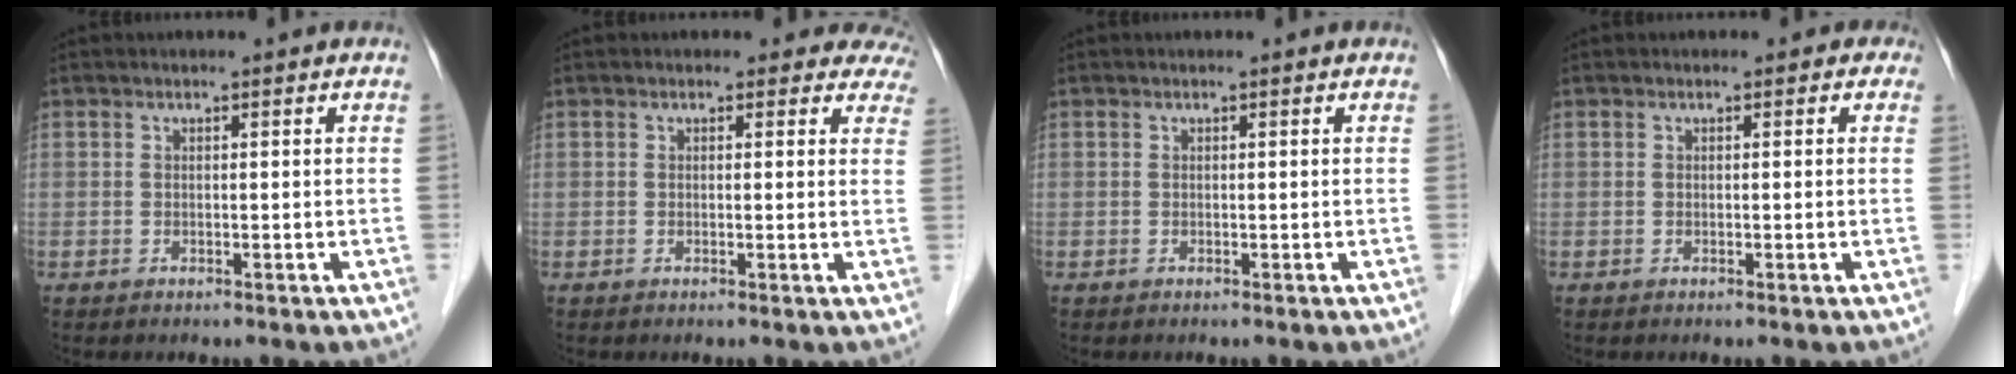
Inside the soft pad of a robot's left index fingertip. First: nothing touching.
{"total": 5.3, "force": [4.6, 2.6, 0.1], "torque": [0.040, -0.014, 0.014]}
{"total": 0.0}
{"total": 0.5, "force": [-0.1, 0.5, 0.2], "torque": [0.009, -0.001, -0.013]}